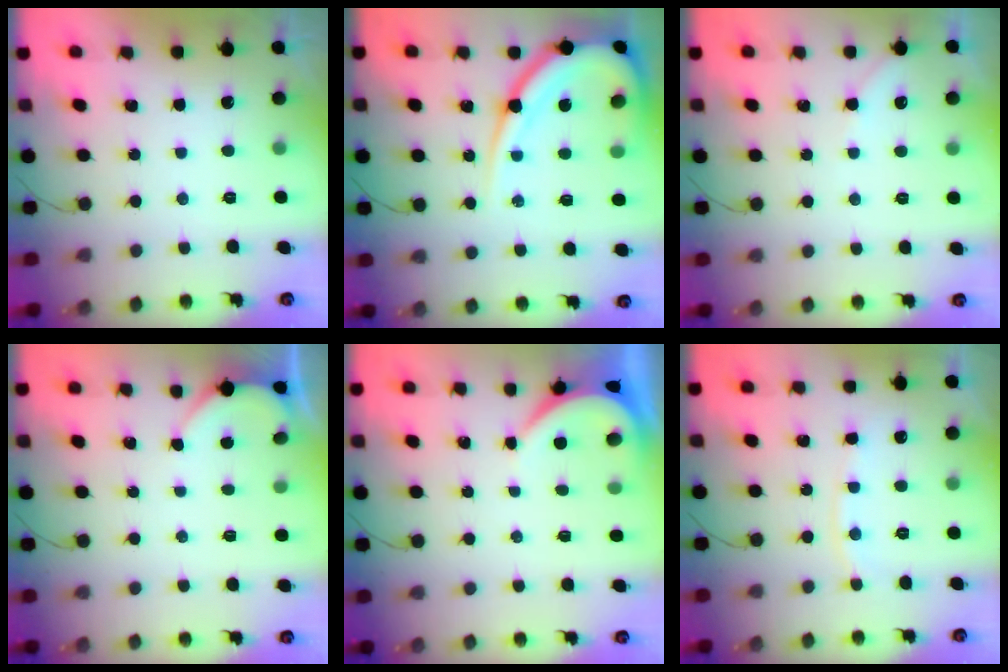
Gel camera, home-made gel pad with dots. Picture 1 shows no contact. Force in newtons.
{"total": 16.0, "press": 15.9, "slide": 1.8}
{"total": 2.4, "press": 2.3, "slide": 0.4}
{"total": 2.3, "press": 2.3, "slide": 0.3}
{"total": 3.9, "press": 3.9, "slide": 0.6}
{"total": 5.5, "press": 5.4, "slide": 0.5}